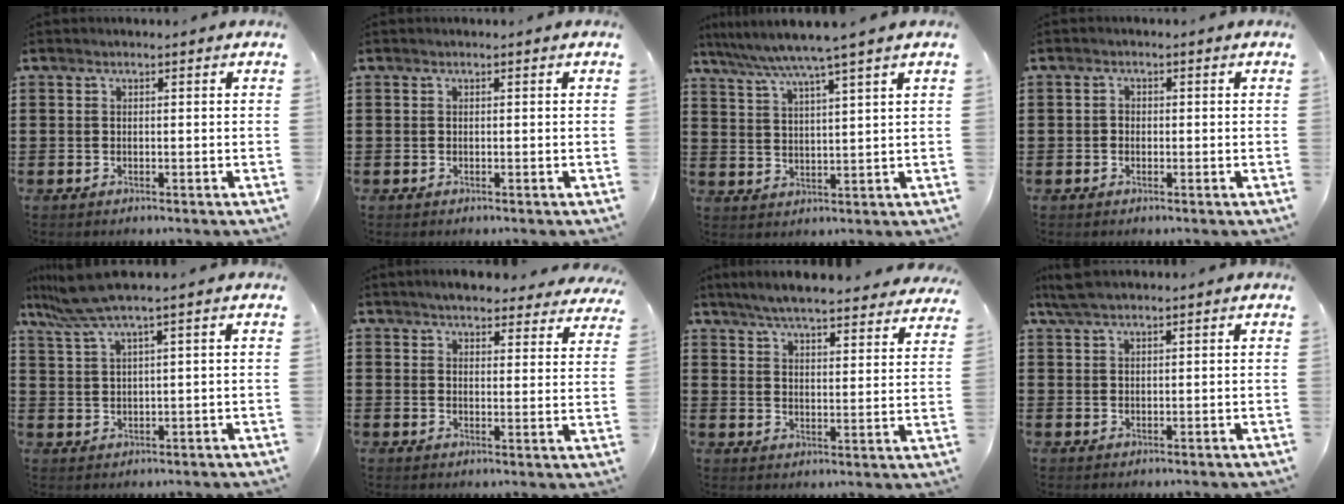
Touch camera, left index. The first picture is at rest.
{"total": 0.0}
{"total": 5.6, "force": [4.6, -1.1, 3.1], "torque": [-0.075, -0.023, 0.076]}
{"total": 1.0, "force": [-0.2, 0.8, 0.6], "torque": [-0.013, 0.004, -0.004]}
{"total": 5.5, "force": [3.7, -0.1, 4.1], "torque": [-0.098, -0.004, 0.064]}
{"total": 4.5, "force": [4.3, 0.6, 1.0], "torque": [-0.027, -0.017, 0.077]}
{"total": 5.9, "force": [5.6, 0.1, 1.7], "torque": [-0.057, -0.028, 0.098]}
{"total": 3.4, "force": [2.6, 0.7, 2.0], "torque": [-0.044, 0.004, 0.049]}